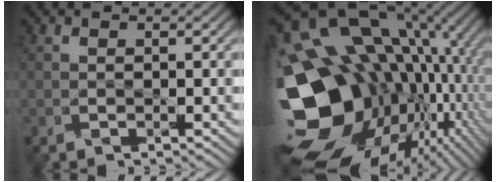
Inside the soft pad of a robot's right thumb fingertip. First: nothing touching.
{"total": 21.1, "force": [-3.3, 15.2, 14.3], "torque": [-0.311, -0.044, -0.016]}